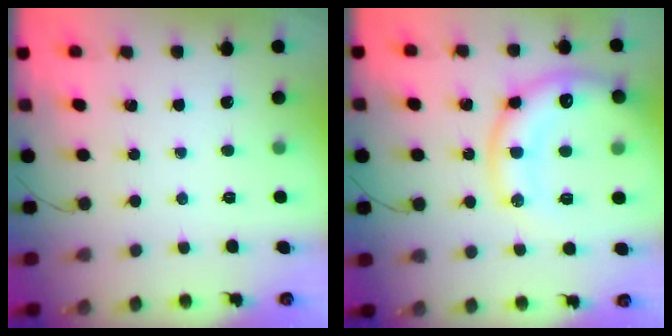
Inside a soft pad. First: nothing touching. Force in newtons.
{"total": 18.5, "press": 18.3, "slide": 2.7}